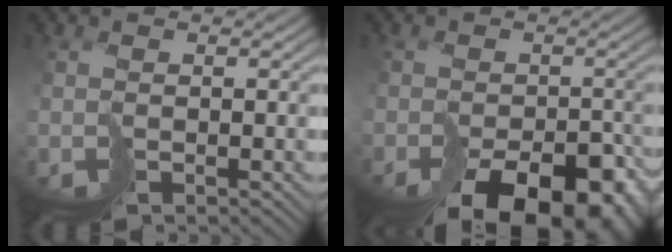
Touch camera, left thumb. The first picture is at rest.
{"total": 13.9, "force": [-9.3, 7.4, 7.2], "torque": [-0.087, -0.039, -0.091]}